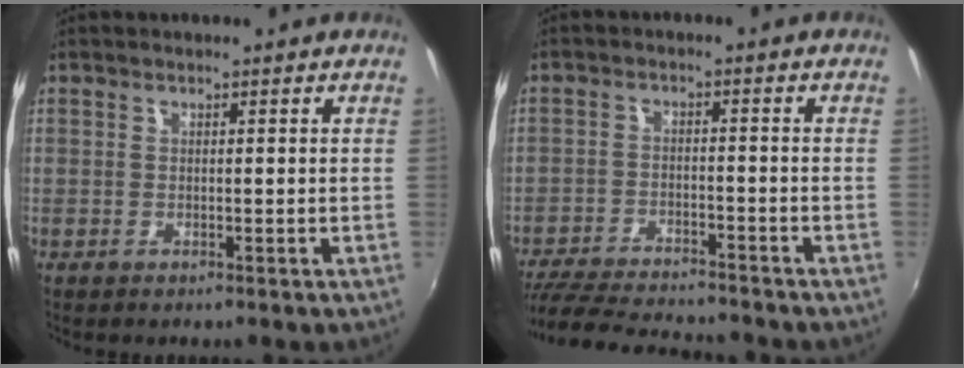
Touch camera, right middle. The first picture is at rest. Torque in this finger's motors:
{"motor_torque": [1.04, -1.10, 0.09, 0.04]}